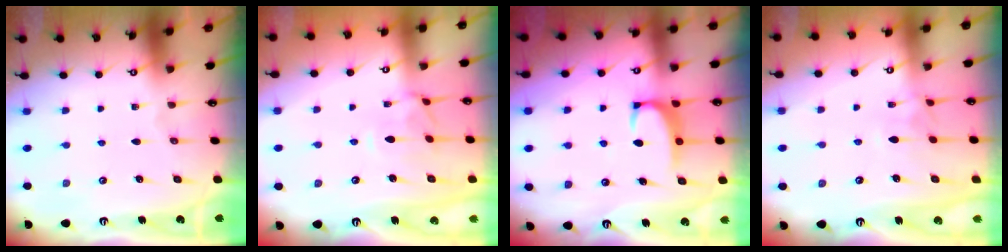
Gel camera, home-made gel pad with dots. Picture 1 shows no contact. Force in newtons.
{"total": 0.6, "press": 0.0, "slide": 0.6}
{"total": 2.3, "press": 2.2, "slide": 0.6}
{"total": 1.9, "press": 1.7, "slide": 0.7}